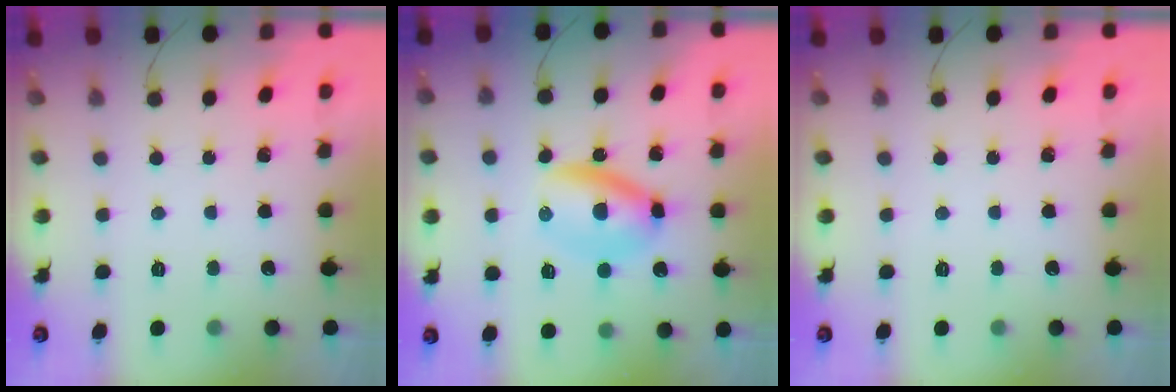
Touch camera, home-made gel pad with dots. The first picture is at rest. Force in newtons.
{"total": 6.2, "press": 6.1, "slide": 1.2}
{"total": 0.0}